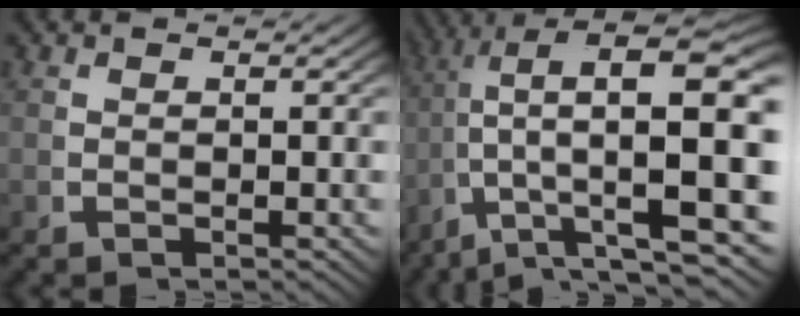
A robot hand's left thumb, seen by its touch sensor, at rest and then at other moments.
{"total": 12.7, "force": [1.8, 5.8, 11.1], "torque": [-0.182, -0.011, 0.044]}